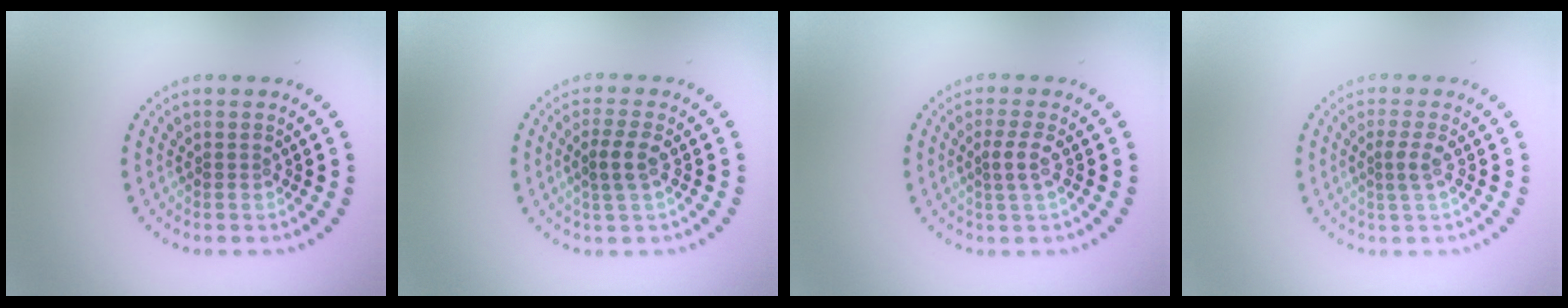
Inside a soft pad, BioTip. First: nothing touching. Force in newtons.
{"total": 2.2, "press": 2.0, "slide": 0.9}
{"total": 1.7, "press": 1.3, "slide": 1.2}
{"total": 1.5, "press": 1.0, "slide": 1.1}